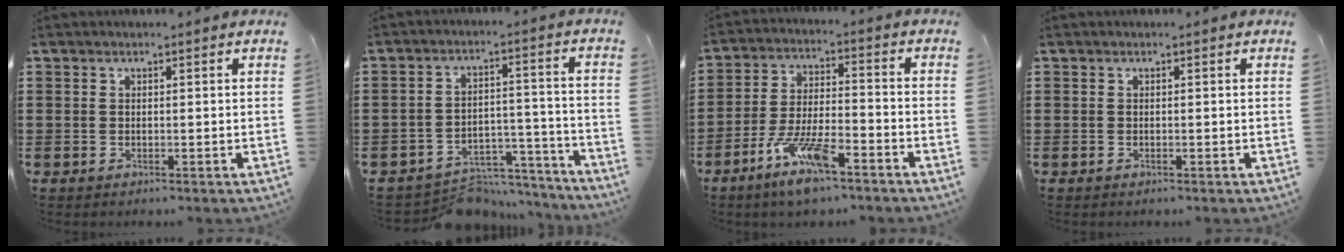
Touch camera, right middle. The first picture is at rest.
{"total": 6.7, "force": [-6.3, 2.0, 0.9], "torque": [-0.007, 0.029, -0.123]}
{"total": 9.6, "force": [-6.2, 2.1, 7.0], "torque": [-0.147, -0.004, -0.116]}
{"total": 0.0}